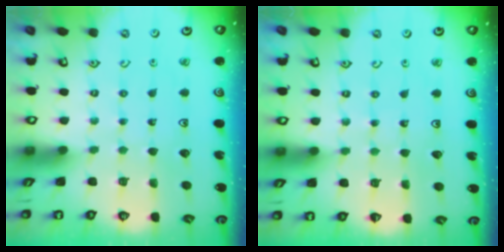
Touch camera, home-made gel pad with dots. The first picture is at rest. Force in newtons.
{"total": 2.1, "press": 2.1, "slide": 0.2}